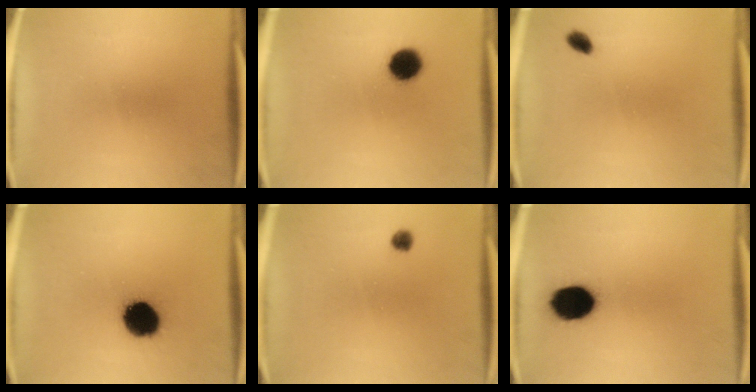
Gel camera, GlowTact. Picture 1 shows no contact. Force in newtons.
{"total": 6.9}
{"total": 1.9}
{"total": 14.6}
{"total": 1.8}
{"total": 11.6}